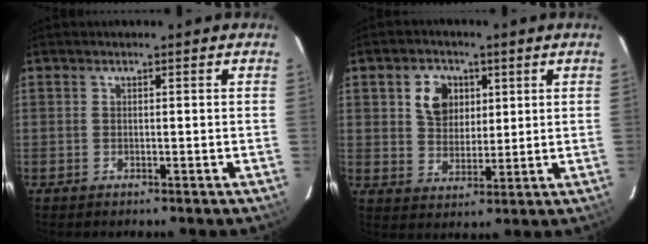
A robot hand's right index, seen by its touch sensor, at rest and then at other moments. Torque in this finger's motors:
{"motor_torque": [0.14, 0.02, 0.18, 0.05]}